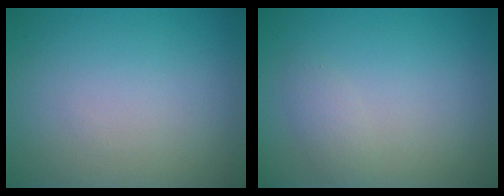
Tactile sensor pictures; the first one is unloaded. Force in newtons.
{"total": 1.2, "press": 1.2, "slide": 0.0}